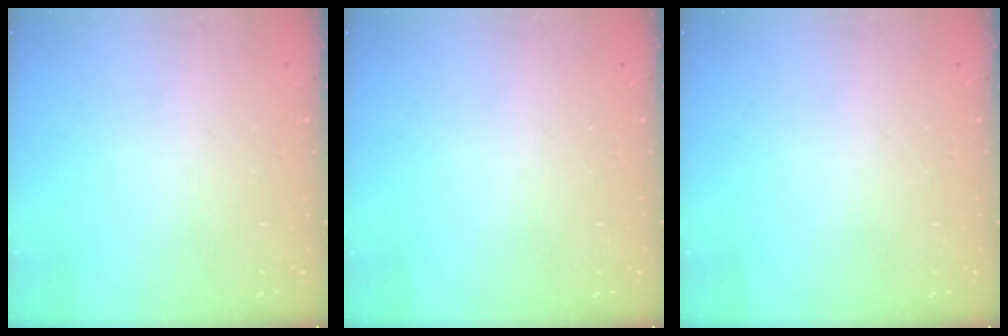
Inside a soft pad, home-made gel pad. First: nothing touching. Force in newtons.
{"total": 0.0}
{"total": 0.0}